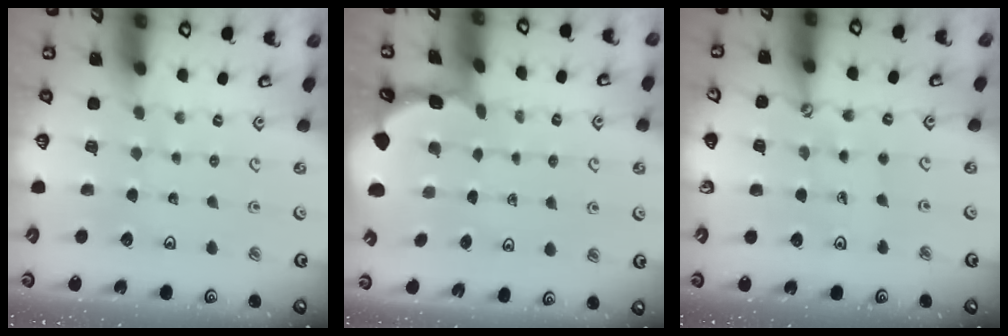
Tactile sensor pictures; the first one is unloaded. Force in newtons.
{"total": 1.6, "press": 1.6, "slide": 0.2}
{"total": 2.4, "press": 2.0, "slide": 1.3}